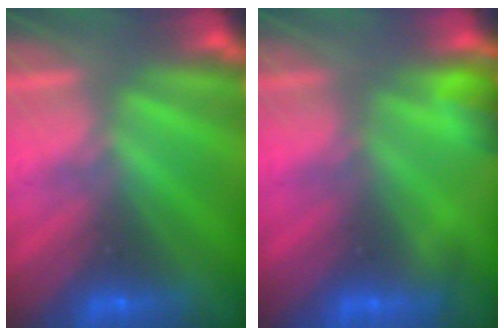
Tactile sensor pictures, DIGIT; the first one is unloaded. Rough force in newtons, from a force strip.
{"total": 5.4}